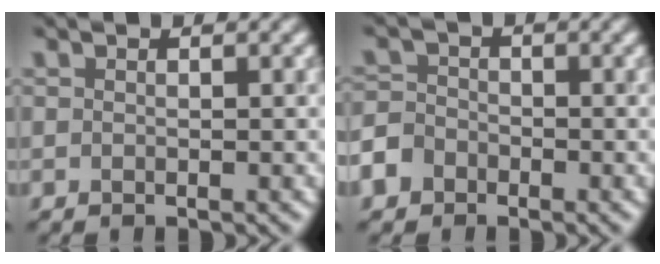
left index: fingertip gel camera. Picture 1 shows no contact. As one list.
[{"total": 3.6, "force": [-2.2, 2.7, 1.0], "torque": [-0.013, -0.007, -0.049]}]